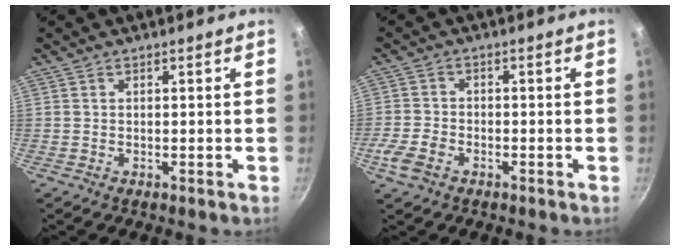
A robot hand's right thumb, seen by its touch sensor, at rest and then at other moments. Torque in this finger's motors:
{"motor_torque": [1.90, 1.76, 0.50, -0.83, 0.08]}